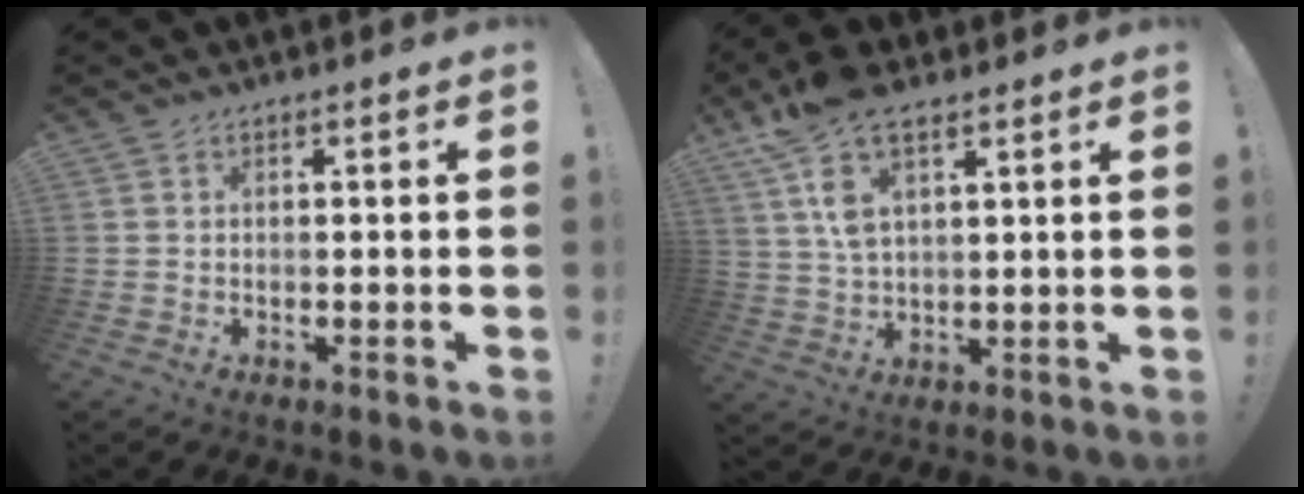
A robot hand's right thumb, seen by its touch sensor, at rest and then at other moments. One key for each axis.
{"total": 11.9, "fx": 6.5, "fy": 5.9, "fz": 8.0, "tx": -0.158, "ty": -0.016, "tz": 0.127}